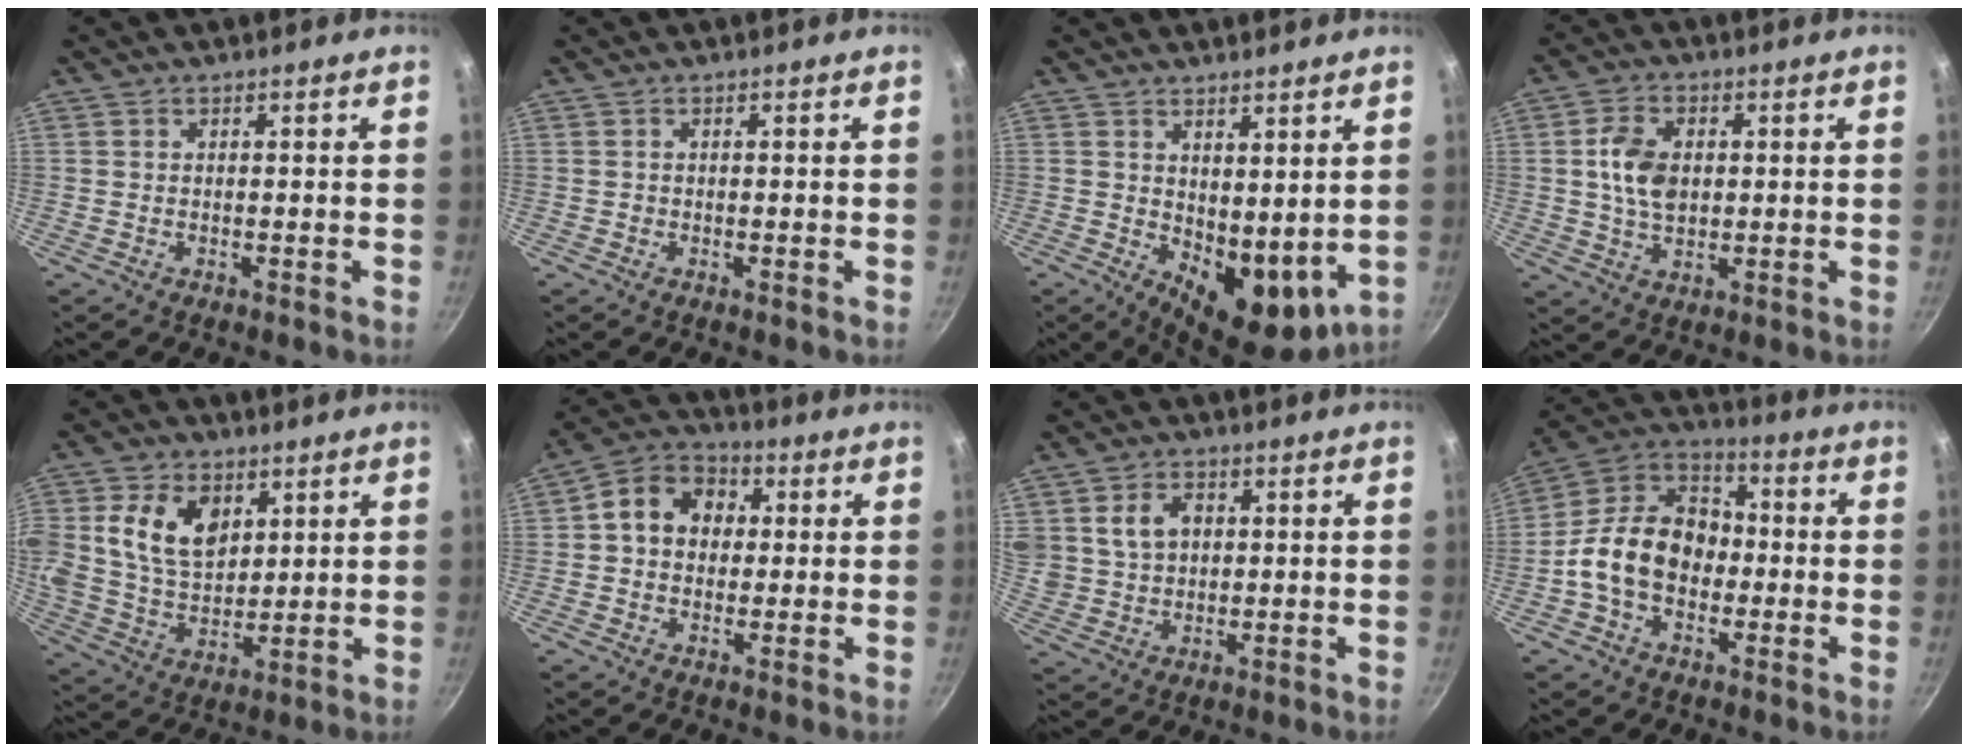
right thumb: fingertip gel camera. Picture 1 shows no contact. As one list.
[{"total": 0.0}, {"total": 10.2, "force": [1.9, 5.6, 8.4], "torque": [-0.090, -0.033, 0.044]}, {"total": 8.2, "force": [1.0, 5.5, 5.9], "torque": [-0.096, 0.003, 0.017]}, {"total": 13.9, "force": [4.3, 9.8, 8.9], "torque": [-0.140, -0.018, 0.082]}, {"total": 10.2, "force": [1.4, 8.3, 5.7], "torque": [-0.063, 0.022, 0.003]}, {"total": 8.5, "force": [2.3, 6.8, 4.6], "torque": [-0.064, -0.002, 0.048]}, {"total": 15.7, "force": [-2.2, 11.6, 10.3], "torque": [-0.136, 0.042, -0.059]}]